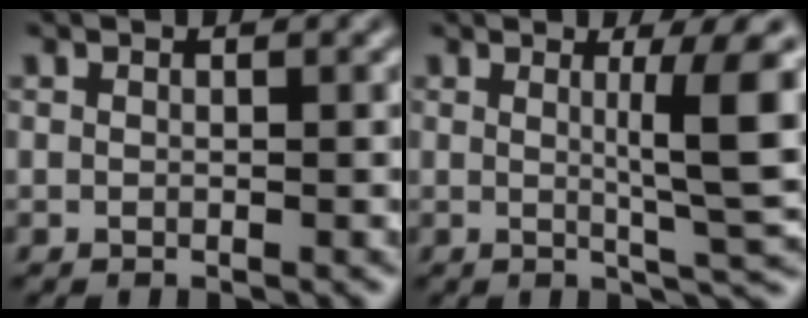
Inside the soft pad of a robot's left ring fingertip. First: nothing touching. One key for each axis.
{"total": 6.3, "fx": 1.0, "fy": 0.9, "fz": 6.2, "tx": -0.086, "ty": -0.002, "tz": 0.017}